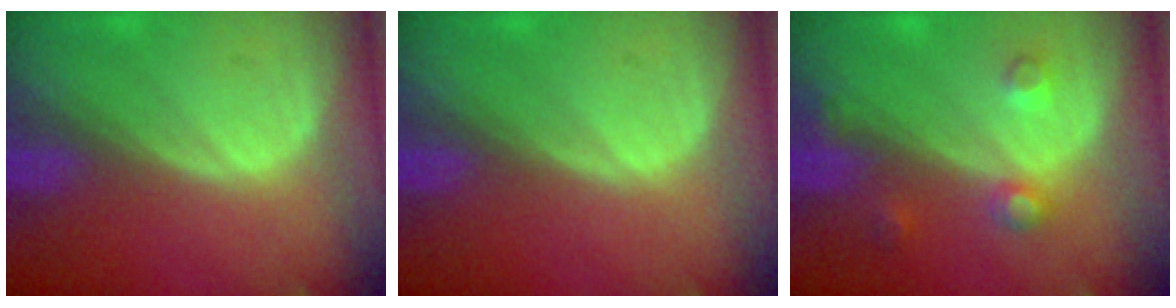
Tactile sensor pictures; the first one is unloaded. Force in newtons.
{"total": 0.0}
{"total": 3.5, "press": 3.3, "slide": 1.2}